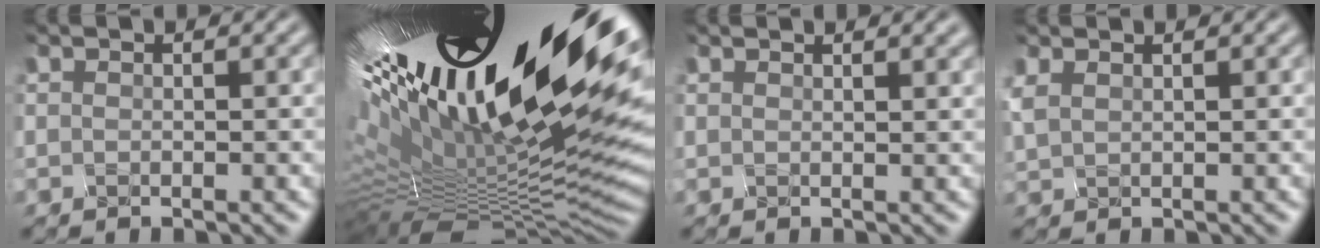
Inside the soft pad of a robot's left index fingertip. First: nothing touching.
{"total": 19.3, "force": [5.7, 5.9, 17.5], "torque": [-0.293, -0.007, 0.115]}
{"total": 2.2, "force": [1.6, 0.8, 1.2], "torque": [-0.003, 0.012, 0.013]}
{"total": 1.7, "force": [1.0, 0.8, 1.1], "torque": [-0.049, 0.010, 0.027]}